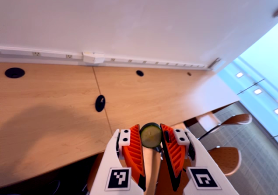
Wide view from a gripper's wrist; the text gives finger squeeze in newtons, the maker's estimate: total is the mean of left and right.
{"total": 8.5, "left": 8.6, "right": 8.5}